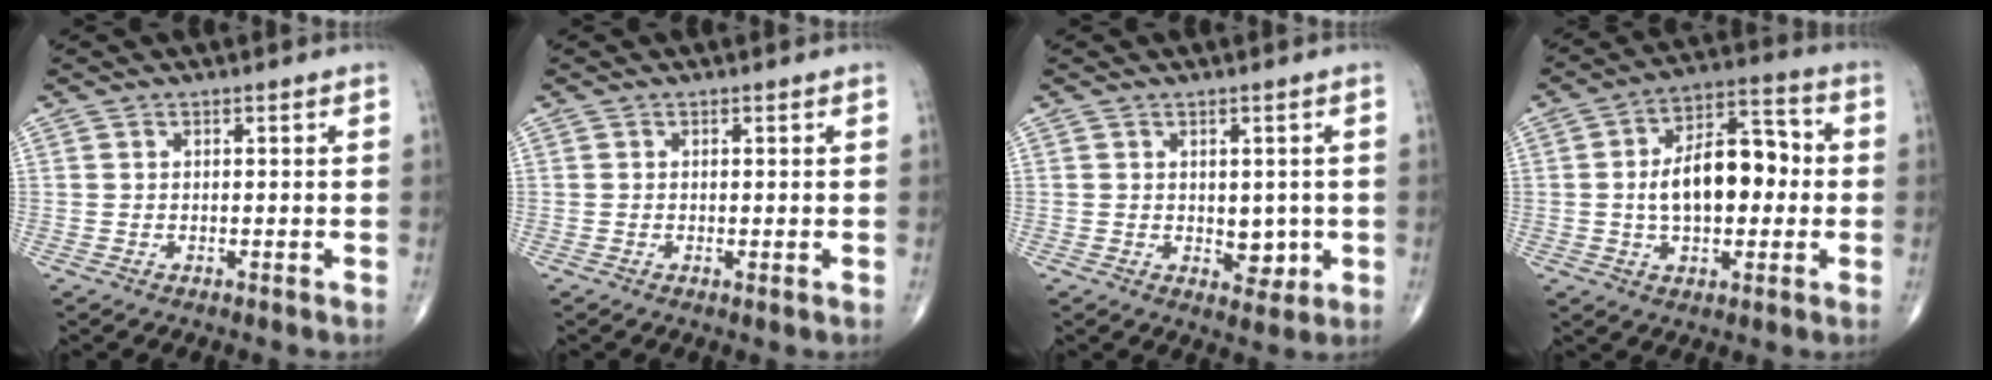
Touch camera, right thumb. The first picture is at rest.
{"total": 0.5, "force": [-0.1, 0.1, 0.5], "torque": [-0.013, -0.004, -0.002]}
{"total": 4.5, "force": [-0.3, 3.0, 3.3], "torque": [-0.016, -0.006, 0.005]}
{"total": 14.9, "force": [0.0, 8.2, 12.4], "torque": [-0.178, 0.033, -0.007]}